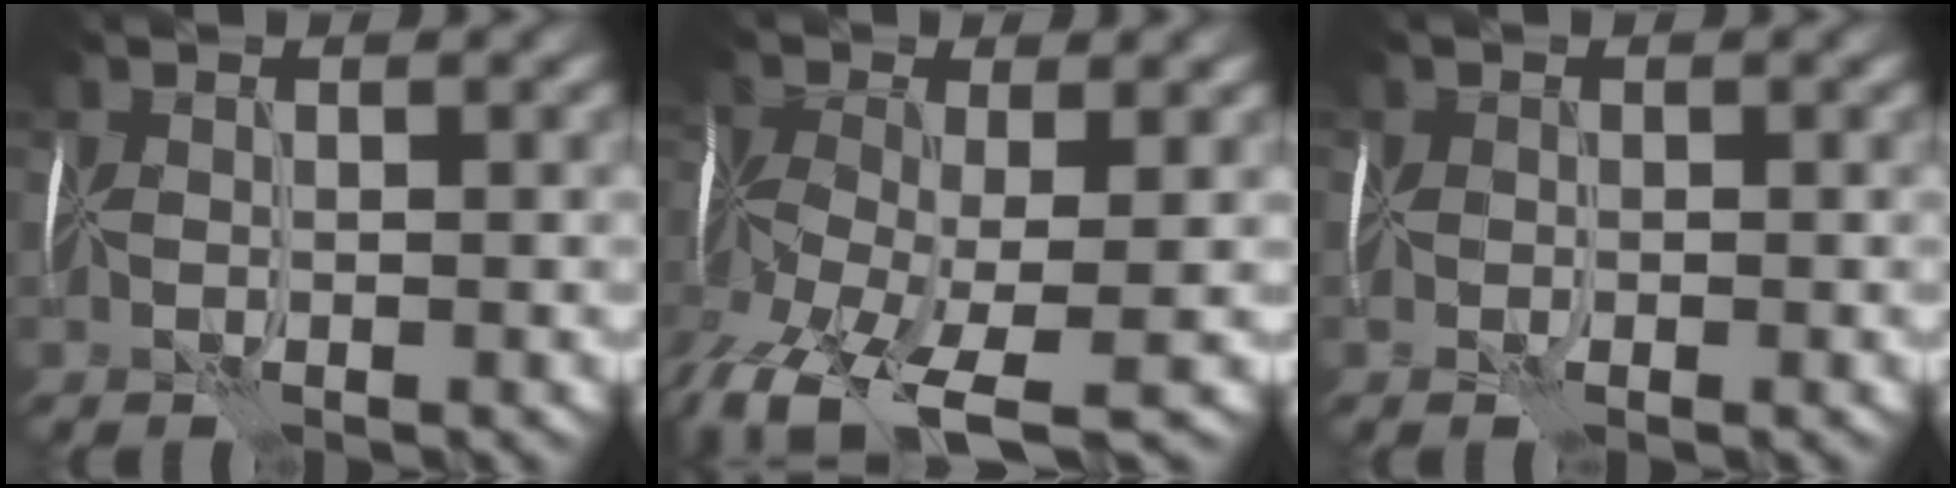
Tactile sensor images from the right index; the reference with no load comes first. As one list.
[{"total": 9.3, "force": [-4.7, 4.1, 6.8], "torque": [-0.155, -0.019, -0.085]}, {"total": 1.0, "force": [-0.5, 0.5, 0.6], "torque": [-0.008, 0.000, -0.012]}]